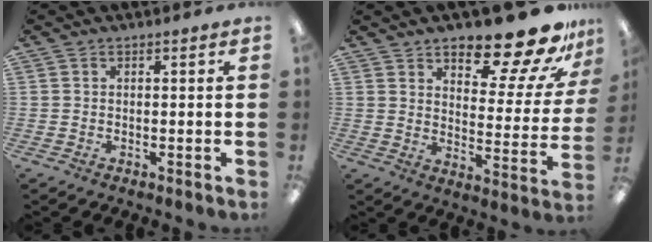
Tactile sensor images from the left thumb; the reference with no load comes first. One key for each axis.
{"total": 19.2, "fx": 15.2, "fy": 6.1, "fz": 10.0, "tx": -0.131, "ty": -0.112, "tz": 0.246}